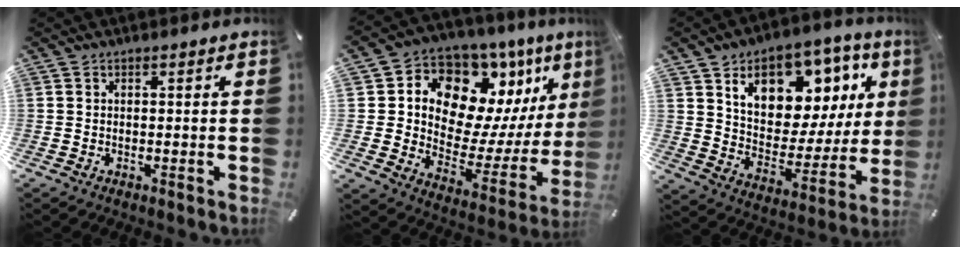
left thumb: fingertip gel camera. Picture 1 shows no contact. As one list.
[{"total": 13.0, "force": [8.1, 8.9, 5.0], "torque": [-0.081, -0.094, 0.146]}, {"total": 15.6, "force": [9.3, 10.0, 7.4], "torque": [-0.112, -0.061, 0.162]}]